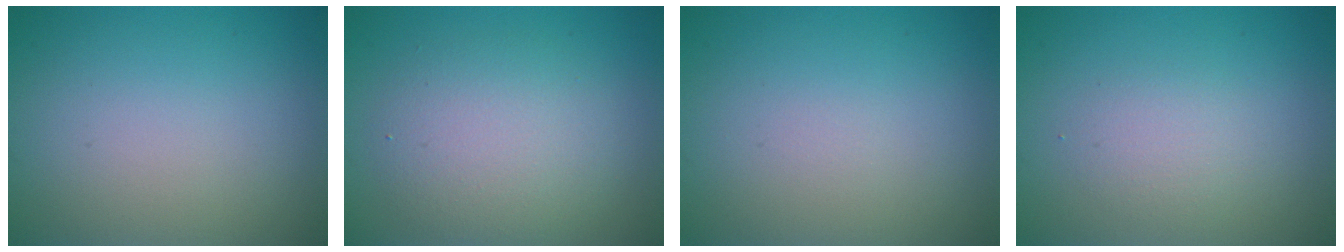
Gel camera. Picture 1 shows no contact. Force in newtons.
{"total": 4.5, "press": 4.5, "slide": 0.1}
{"total": 0.0}
{"total": 1.6, "press": 1.6, "slide": 0.1}